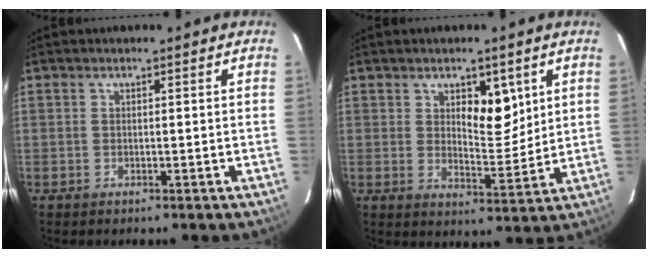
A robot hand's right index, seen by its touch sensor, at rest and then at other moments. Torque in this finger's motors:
{"motor_torque": [0.66, 0.27, 0.17, 0.05]}